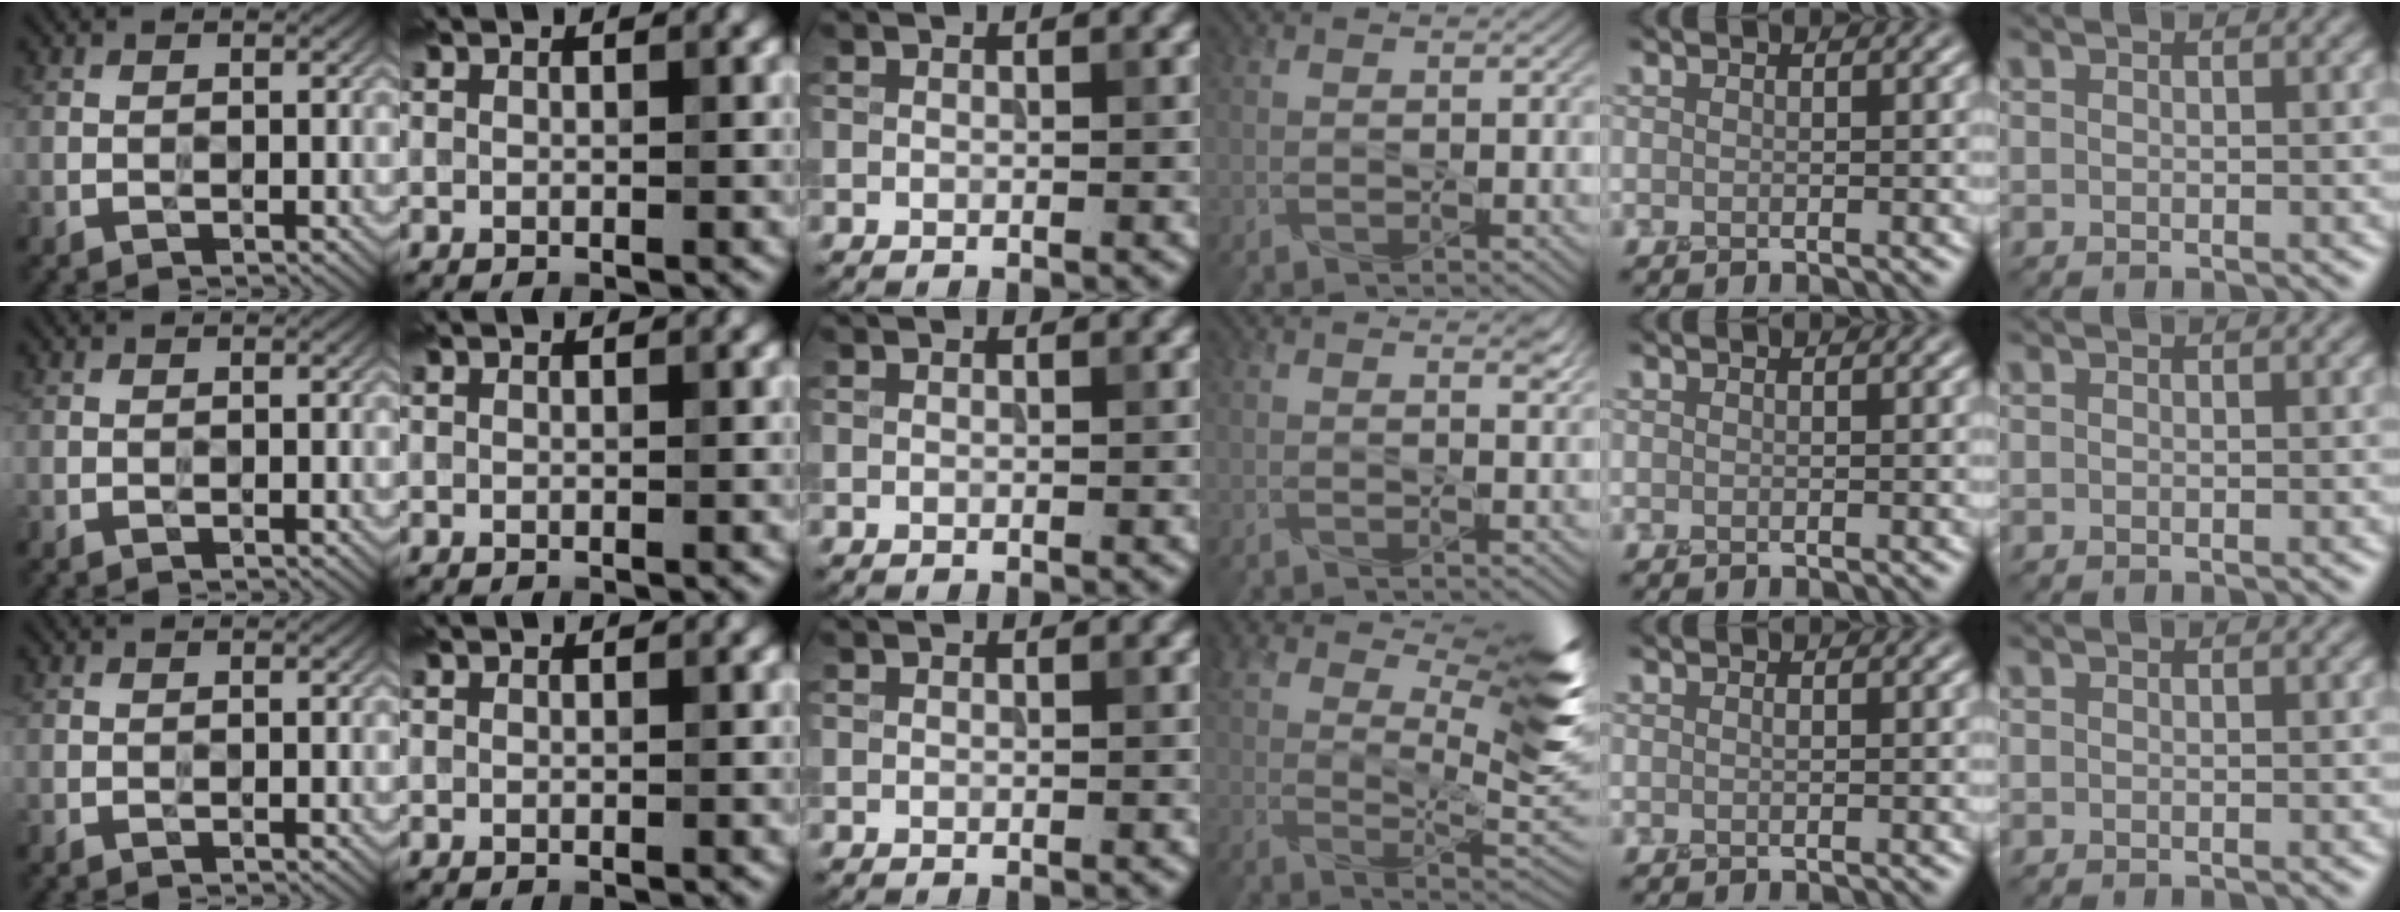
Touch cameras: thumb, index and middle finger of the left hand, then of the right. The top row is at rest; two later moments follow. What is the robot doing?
{"motion": "squeeze", "object": "paper clamp"}